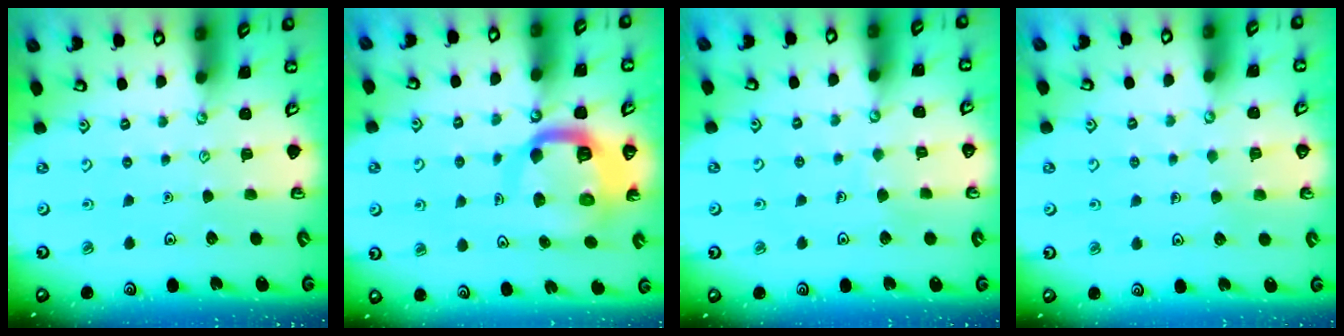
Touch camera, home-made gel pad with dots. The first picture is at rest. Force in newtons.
{"total": 12.3, "press": 12.2, "slide": 1.4}
{"total": 3.8, "press": 3.8, "slide": 0.3}
{"total": 4.0, "press": 4.0, "slide": 0.4}